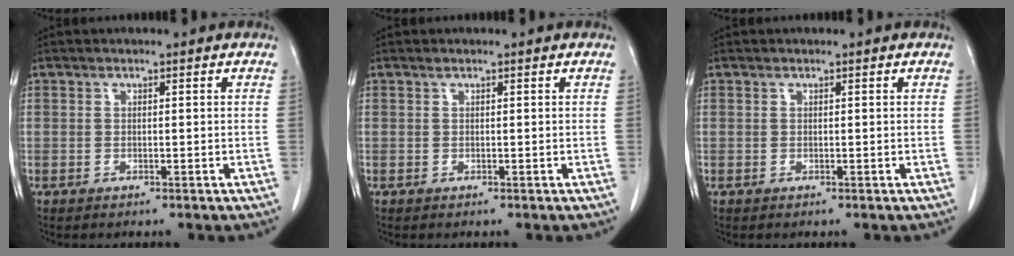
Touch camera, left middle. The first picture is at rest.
{"total": 0.0}
{"total": 0.0}